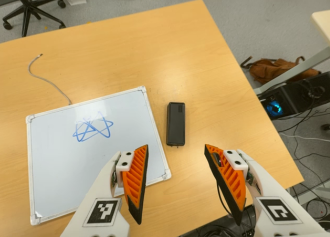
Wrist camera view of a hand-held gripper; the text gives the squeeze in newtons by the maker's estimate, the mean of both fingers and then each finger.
{"total": 0.0}